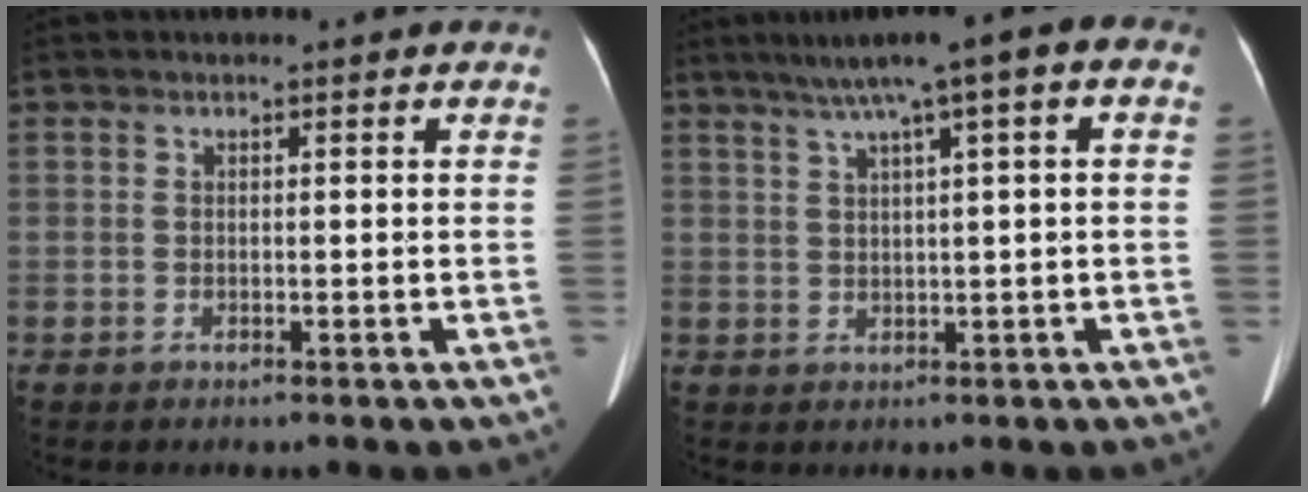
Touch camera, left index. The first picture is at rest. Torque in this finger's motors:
{"motor_torque": [0.19, -0.37, -0.33, -0.17]}